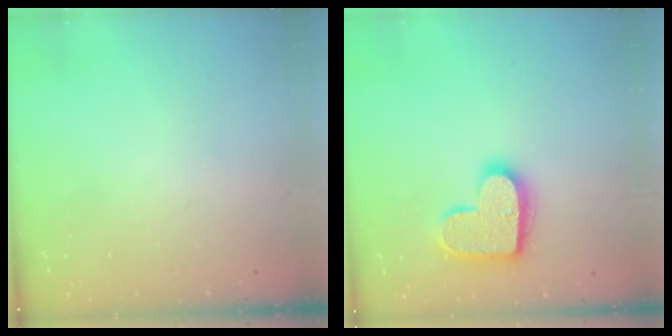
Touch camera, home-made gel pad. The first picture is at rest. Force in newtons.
{"total": 15.5, "press": 15.5, "slide": 0.8}